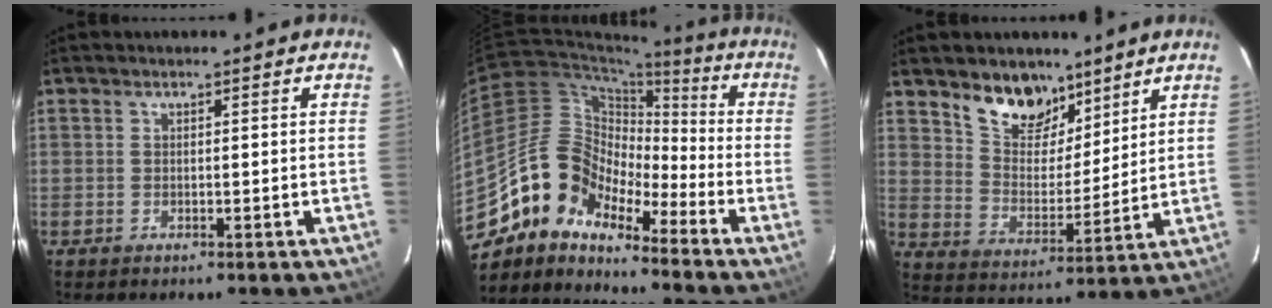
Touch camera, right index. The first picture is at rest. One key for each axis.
{"total": 12.5, "fx": -9.9, "fy": 6.2, "fz": 4.5, "tx": -0.076, "ty": 0.025, "tz": -0.207}
{"total": 11.3, "fx": 8.2, "fy": 6.2, "fz": 4.6, "tx": -0.084, "ty": 0.002, "tz": 0.151}